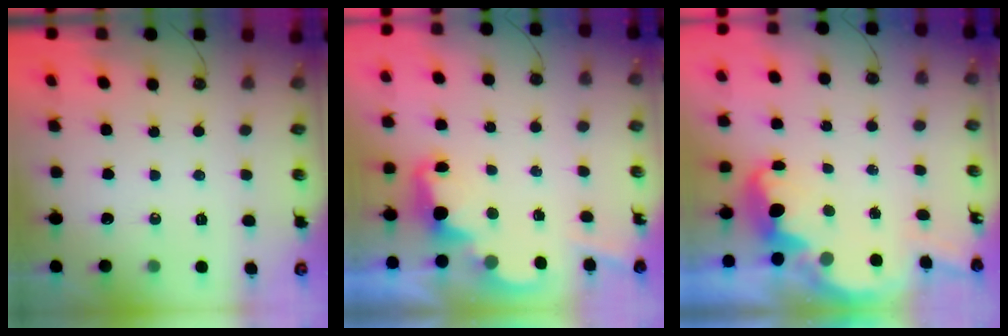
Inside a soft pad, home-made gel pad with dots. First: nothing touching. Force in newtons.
{"total": 2.5, "press": 2.5, "slide": 0.5}
{"total": 4.7, "press": 4.7, "slide": 0.5}